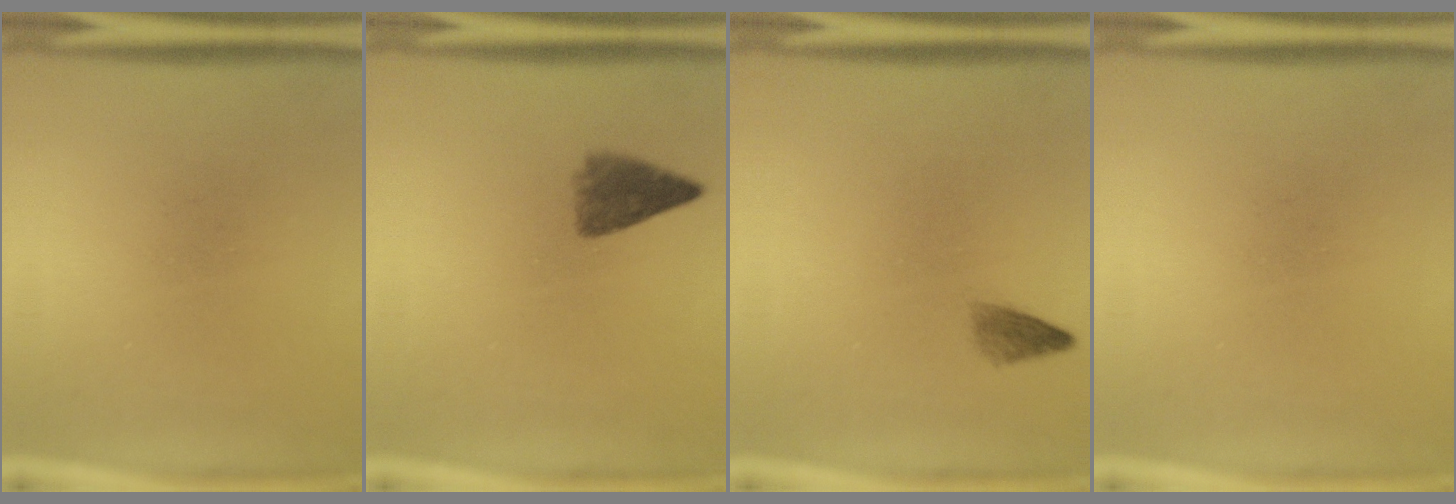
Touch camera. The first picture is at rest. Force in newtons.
{"total": 4.2}
{"total": 1.6}
{"total": 0.0}